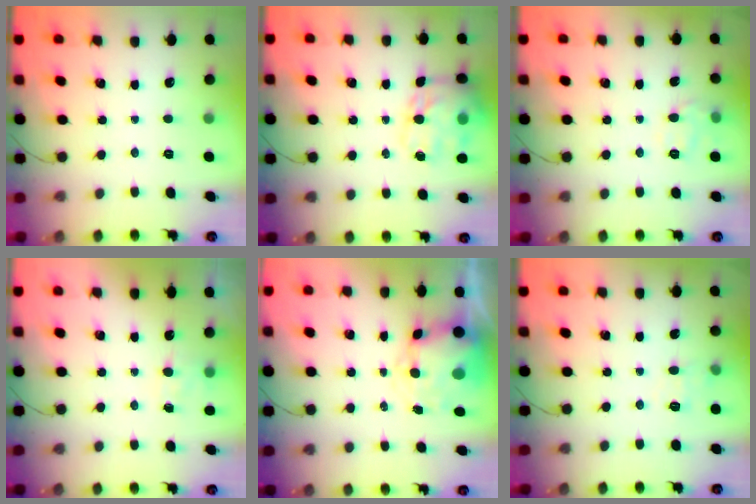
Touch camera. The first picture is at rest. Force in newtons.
{"total": 15.6, "press": 15.4, "slide": 2.7}
{"total": 8.2, "press": 8.2, "slide": 1.0}
{"total": 3.2, "press": 3.0, "slide": 1.2}
{"total": 8.6, "press": 8.4, "slide": 2.0}
{"total": 6.8, "press": 6.6, "slide": 1.5}